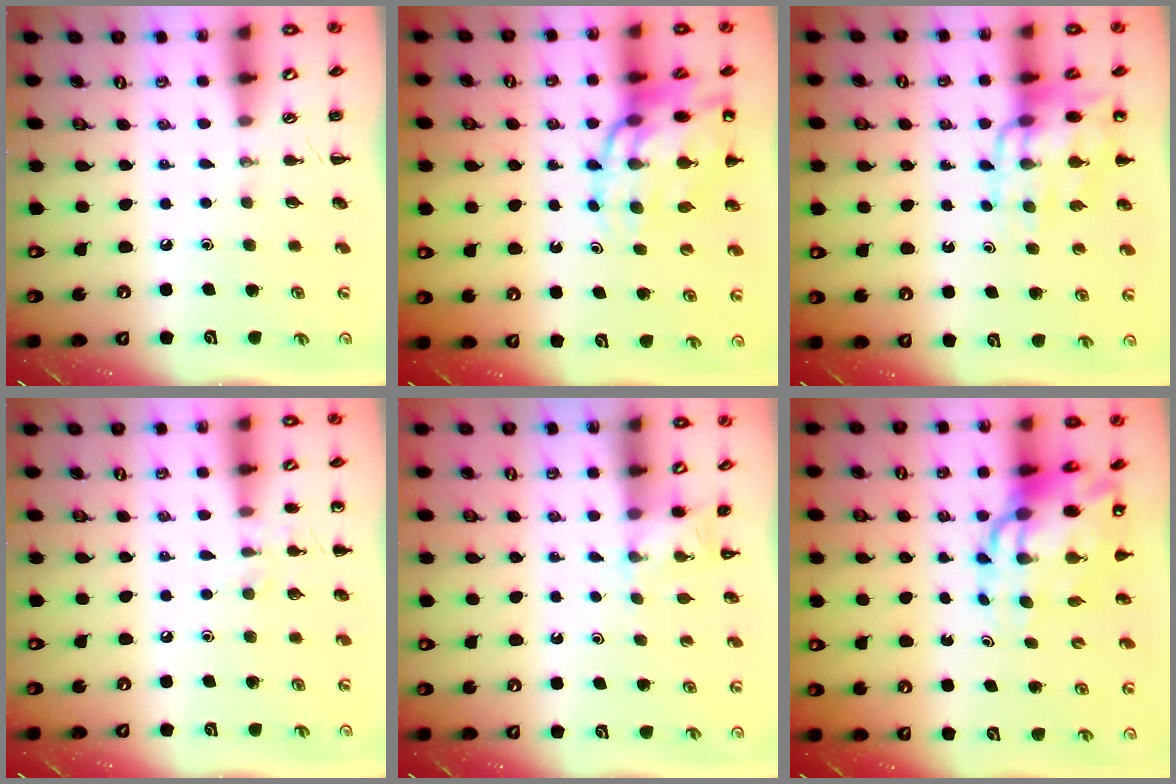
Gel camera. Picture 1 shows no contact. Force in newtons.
{"total": 16.5, "press": 15.9, "slide": 4.1}
{"total": 12.6, "press": 12.3, "slide": 2.8}
{"total": 5.9, "press": 5.5, "slide": 1.9}
{"total": 3.8, "press": 3.6, "slide": 1.1}
{"total": 13.6, "press": 13.0, "slide": 3.8}